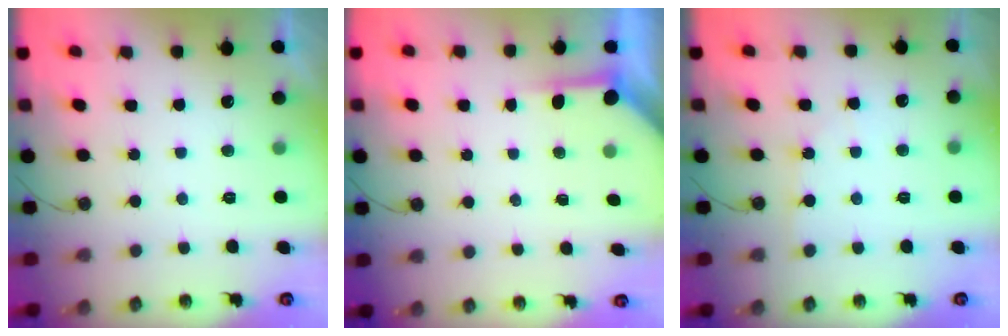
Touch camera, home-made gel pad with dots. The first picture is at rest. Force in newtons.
{"total": 3.6, "press": 3.6, "slide": 0.5}
{"total": 3.5, "press": 3.5, "slide": 0.5}